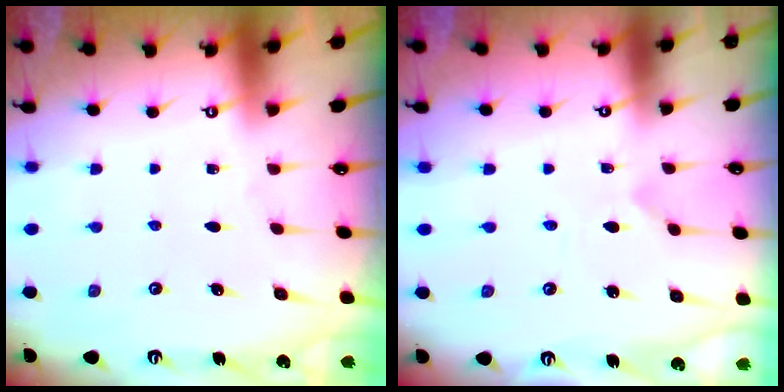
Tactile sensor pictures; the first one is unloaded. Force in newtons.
{"total": 2.3, "press": 2.3, "slide": 0.0}